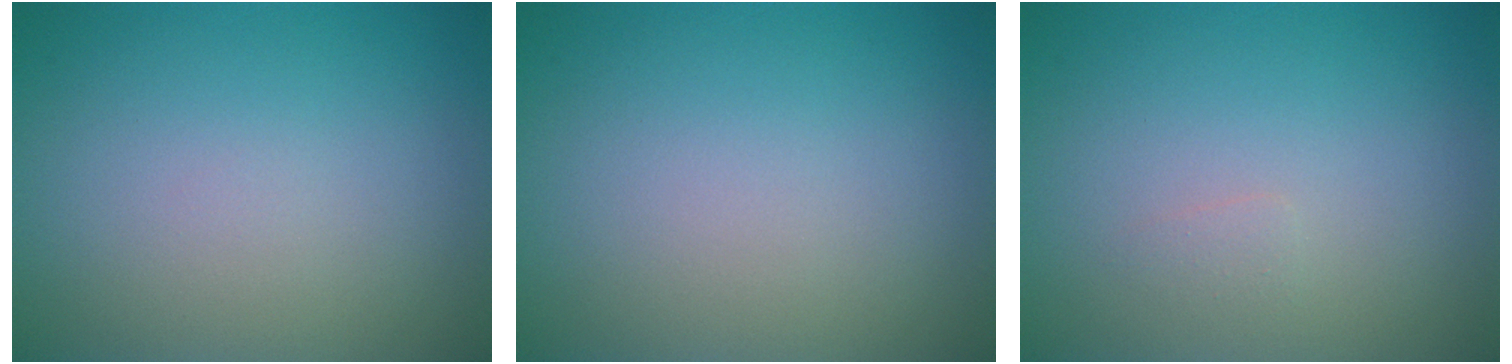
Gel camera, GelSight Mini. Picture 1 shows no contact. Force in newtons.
{"total": 0.0}
{"total": 0.6, "press": 0.6, "slide": 0.0}